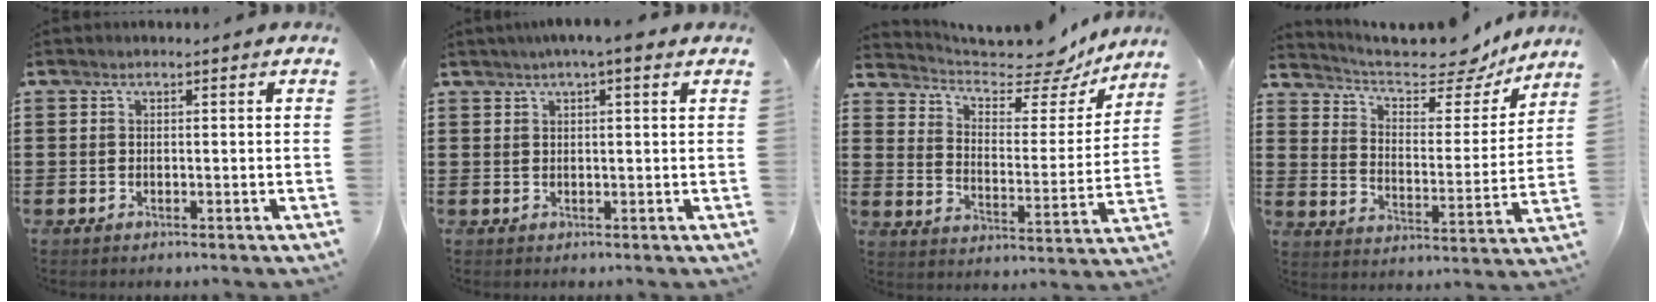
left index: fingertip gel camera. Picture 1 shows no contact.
{"total": 2.5, "force": [1.5, 0.1, 2.0], "torque": [-0.041, 0.002, 0.026]}
{"total": 7.6, "force": [6.8, 1.9, 2.7], "torque": [-0.071, -0.051, 0.115]}
{"total": 8.9, "force": [8.0, 2.0, 3.4], "torque": [-0.080, -0.061, 0.133]}